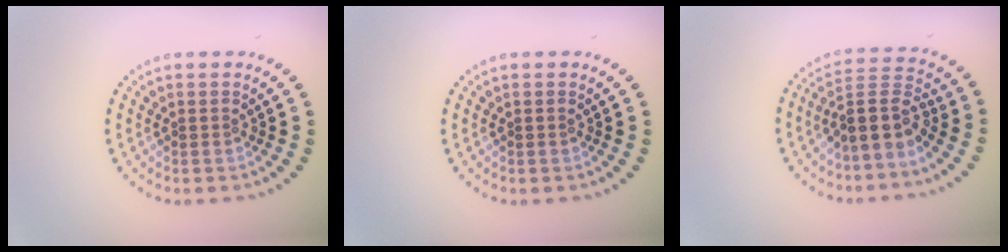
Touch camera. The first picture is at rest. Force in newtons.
{"total": 0.0}
{"total": 3.9, "press": 3.1, "slide": 2.4}